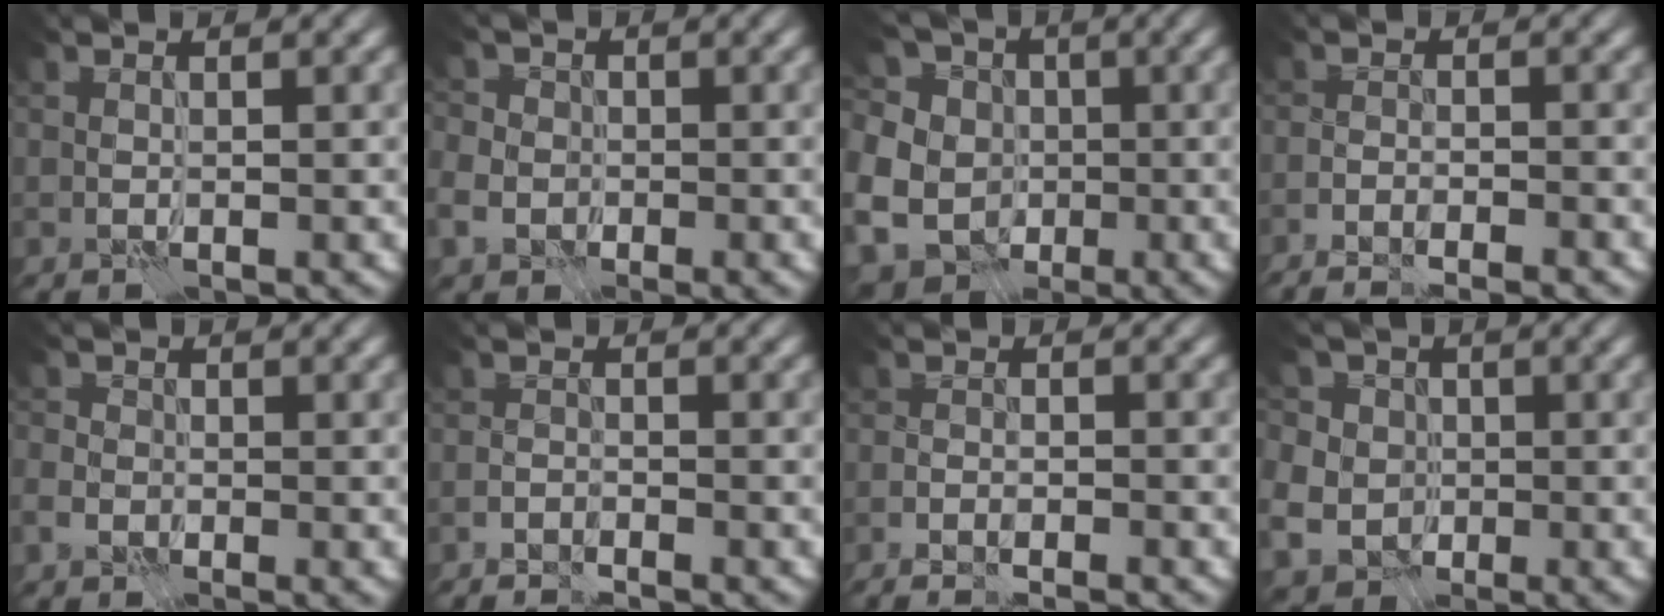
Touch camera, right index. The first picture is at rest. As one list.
[{"total": 4.2, "force": [-1.8, 3.4, 1.8], "torque": [-0.024, -0.010, -0.026]}, {"total": 11.6, "force": [-1.2, 10.5, 4.8], "torque": [-0.116, 0.008, -0.046]}, {"total": 3.6, "force": [-3.2, 0.6, 1.6], "torque": [-0.021, 0.009, -0.050]}, {"total": 1.8, "force": [-1.4, 1.0, 0.4], "torque": [-0.006, 0.001, -0.030]}, {"total": 2.0, "force": [-2.0, 0.0, 0.1], "torque": [-0.005, 0.006, -0.035]}, {"total": 2.9, "force": [-2.5, 0.5, 1.4], "torque": [-0.019, 0.011, -0.037]}, {"total": 7.4, "force": [-0.9, 7.1, 2.0], "torque": [-0.055, 0.013, -0.048]}]